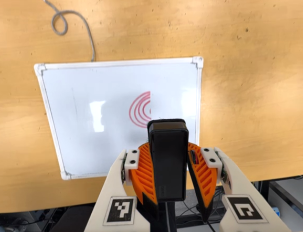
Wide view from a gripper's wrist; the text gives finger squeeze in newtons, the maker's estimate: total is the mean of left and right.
{"total": 10.3, "left": 10.3, "right": 10.2}